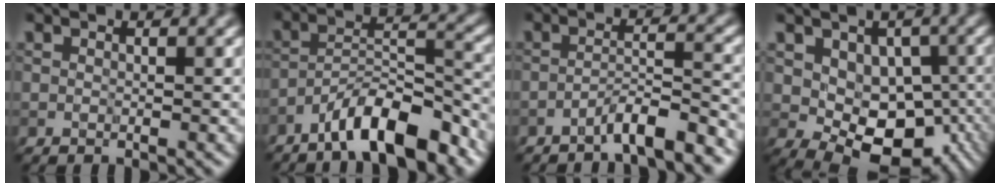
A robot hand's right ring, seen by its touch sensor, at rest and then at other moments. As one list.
[{"total": 8.1, "force": [-5.9, 2.0, 5.3], "torque": [-0.079, 0.014, -0.101]}, {"total": 4.8, "force": [-3.8, 0.7, 3.0], "torque": [-0.044, 0.011, -0.069]}, {"total": 9.9, "force": [-1.9, 6.7, 7.0], "torque": [-0.083, -0.009, -0.022]}]